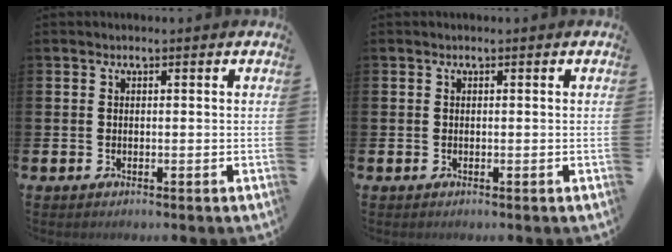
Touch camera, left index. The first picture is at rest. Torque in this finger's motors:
{"motor_torque": [-0.04, -0.02, 0.01, 0.02]}